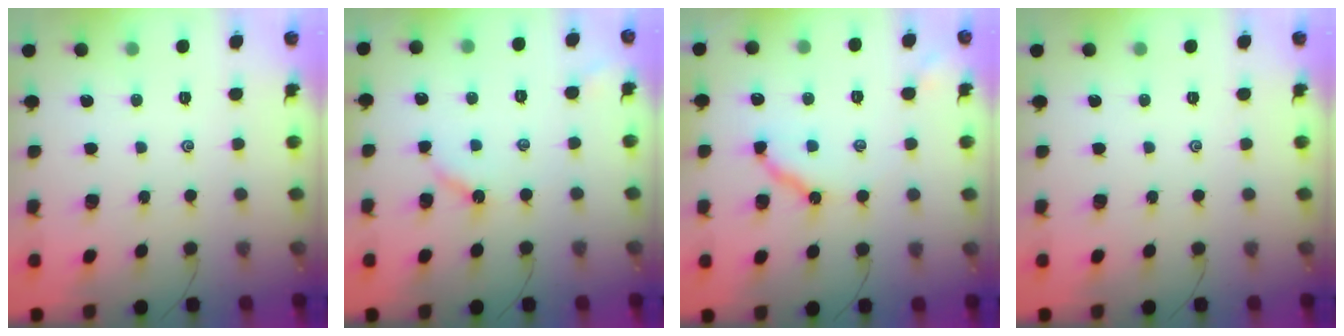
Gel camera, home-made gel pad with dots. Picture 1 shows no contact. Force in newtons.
{"total": 4.6, "press": 4.6, "slide": 0.5}
{"total": 9.4, "press": 9.3, "slide": 1.0}
{"total": 0.0}